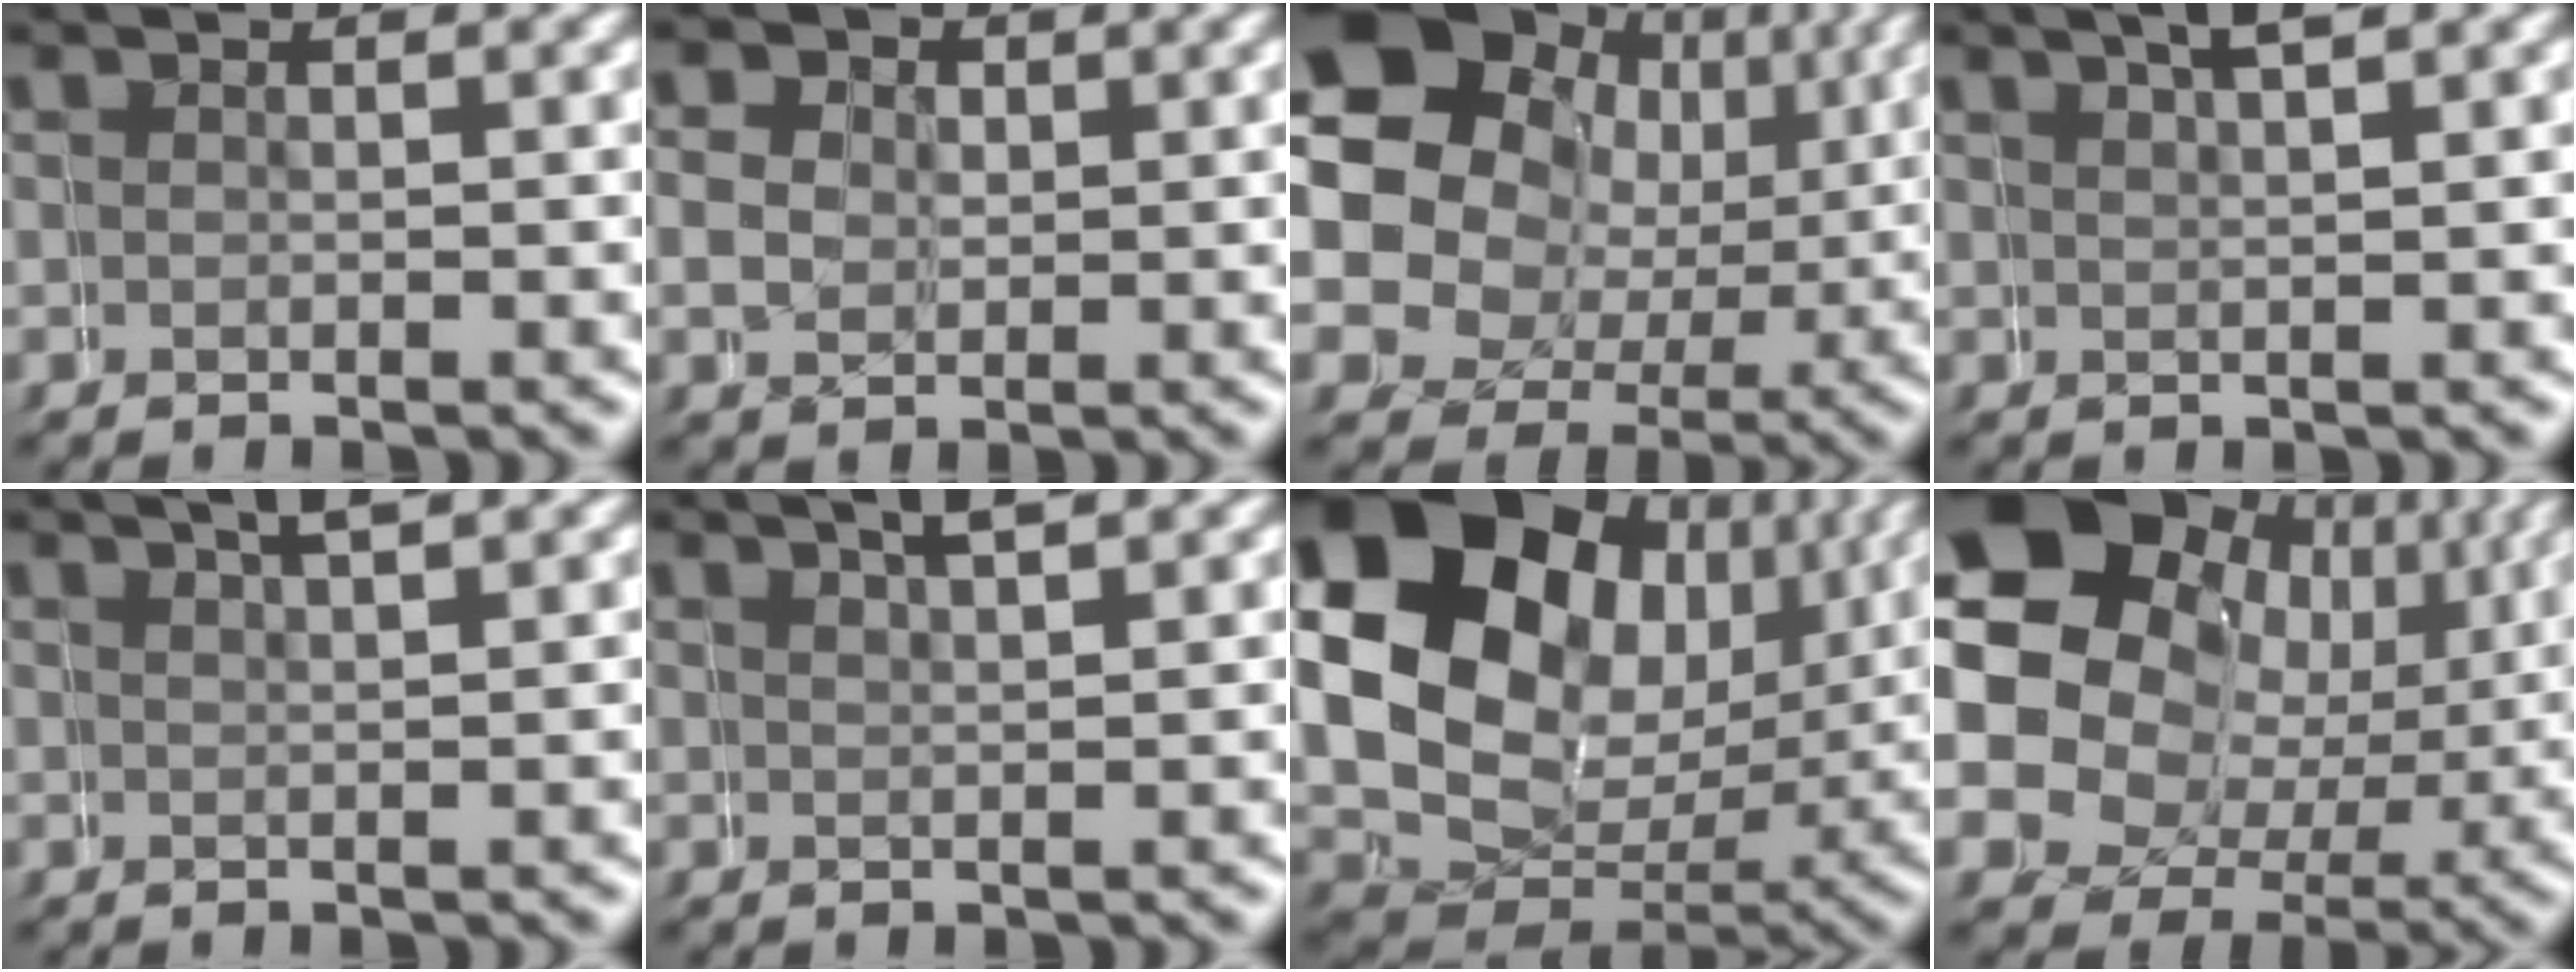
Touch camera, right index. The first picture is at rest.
{"total": 1.8, "force": [0.8, 1.0, -1.2], "torque": [0.023, -0.007, 0.012]}
{"total": 18.6, "force": [4.8, 16.5, 7.0], "torque": [-0.174, -0.019, 0.067]}
{"total": 2.4, "force": [1.9, -0.6, 1.3], "torque": [-0.005, 0.011, 0.033]}
{"total": 2.3, "force": [1.8, -0.7, 1.3], "torque": [-0.002, 0.014, 0.030]}
{"total": 2.3, "force": [1.8, -0.8, 1.1], "torque": [-0.003, 0.010, 0.032]}
{"total": 21.0, "force": [4.9, 16.7, 11.8], "torque": [-0.215, -0.008, 0.072]}
{"total": 20.3, "force": [4.2, 17.8, 8.9], "torque": [-0.213, -0.024, 0.057]}